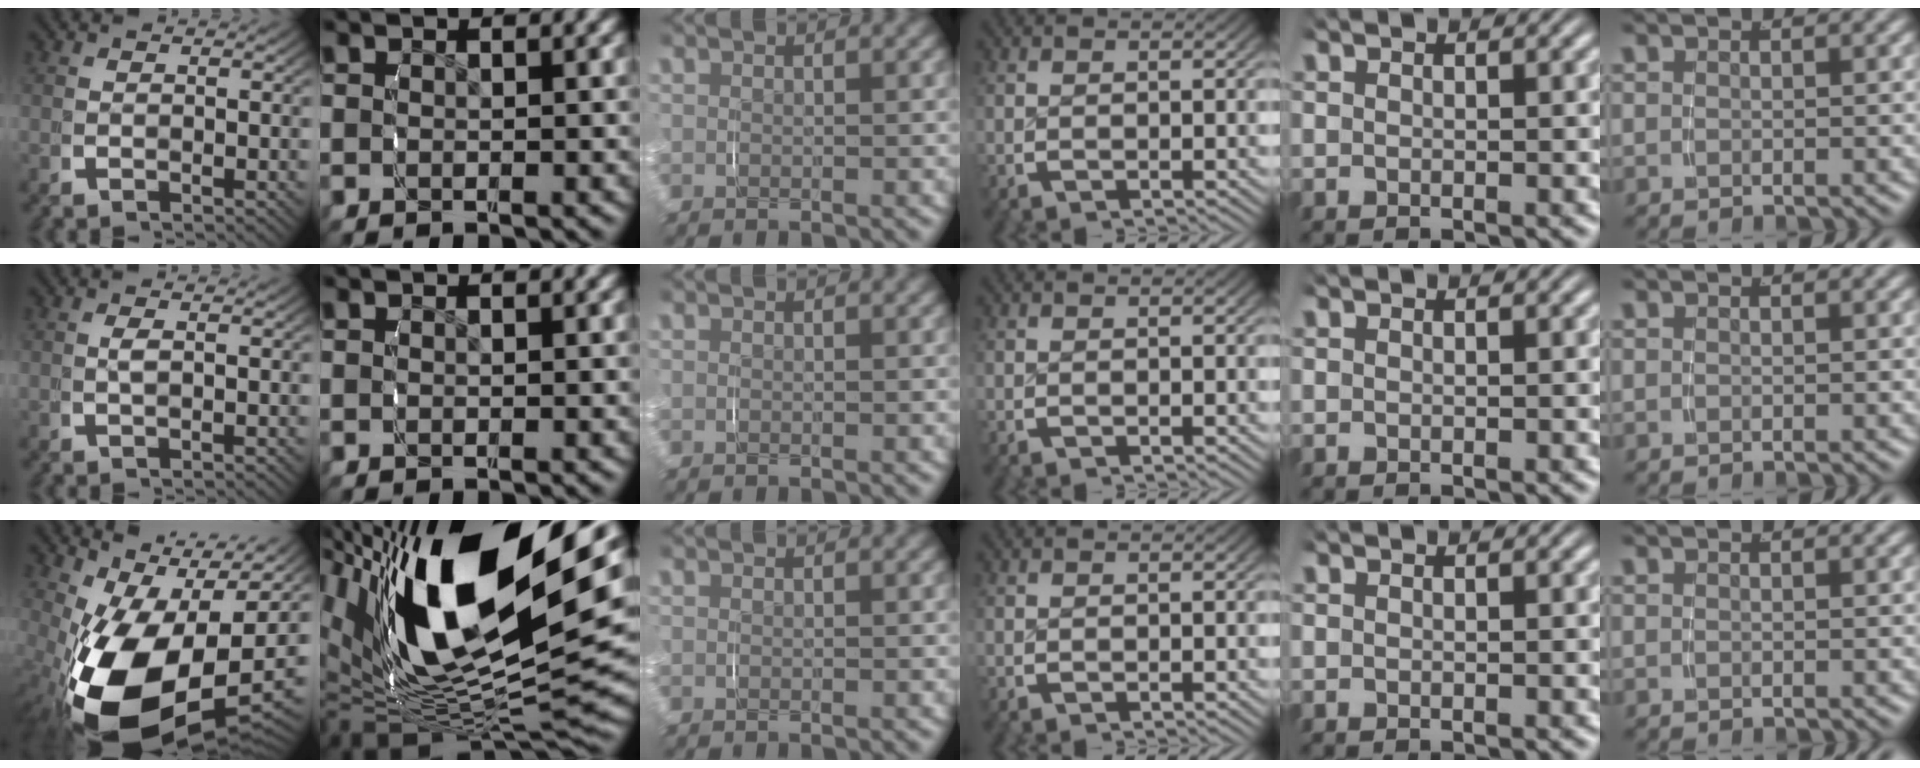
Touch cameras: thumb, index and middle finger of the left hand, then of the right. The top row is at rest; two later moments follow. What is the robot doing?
{"motion": "grasp_and_lifting", "object": "fork"}